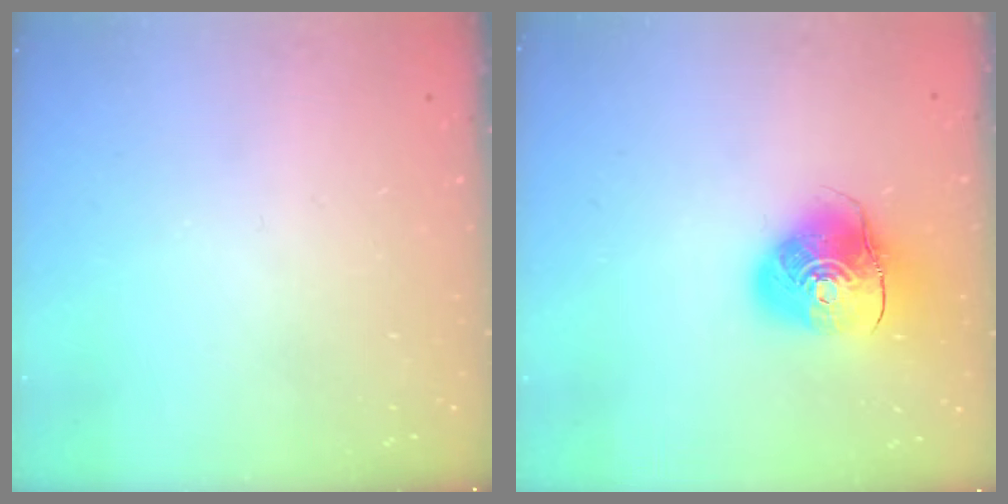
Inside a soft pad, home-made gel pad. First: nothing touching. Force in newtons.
{"total": 10.8, "press": 10.6, "slide": 1.7}